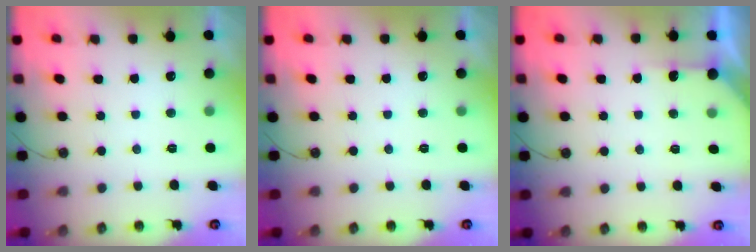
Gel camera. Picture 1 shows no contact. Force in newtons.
{"total": 0.0}
{"total": 3.8, "press": 3.8, "slide": 0.4}